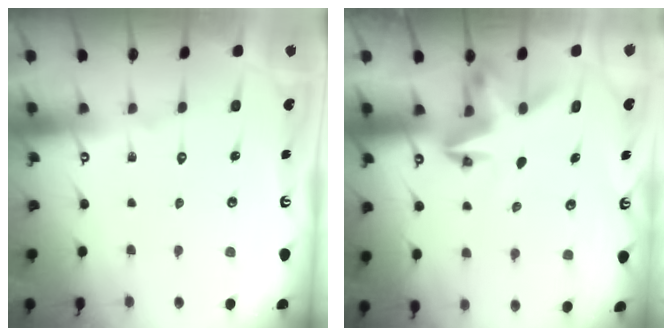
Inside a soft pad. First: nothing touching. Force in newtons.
{"total": 3.8, "press": 3.8, "slide": 0.5}